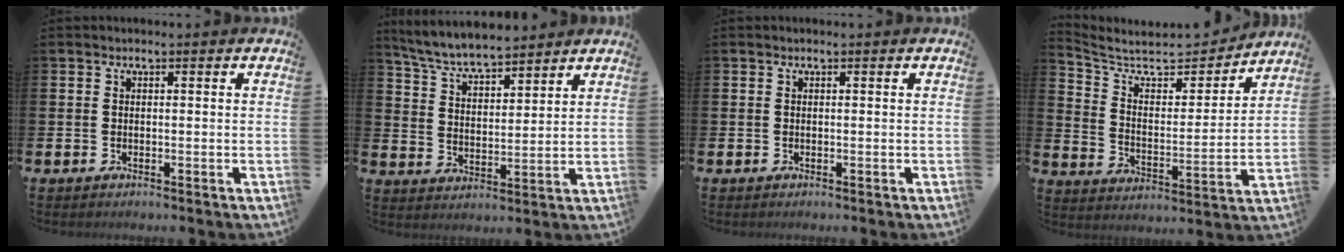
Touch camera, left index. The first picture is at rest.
{"total": 6.2, "force": [6.0, 1.0, 1.5], "torque": [-0.058, -0.031, 0.106]}
{"total": 0.0}
{"total": 6.8, "force": [6.1, 2.2, 1.8], "torque": [-0.064, -0.056, 0.099]}